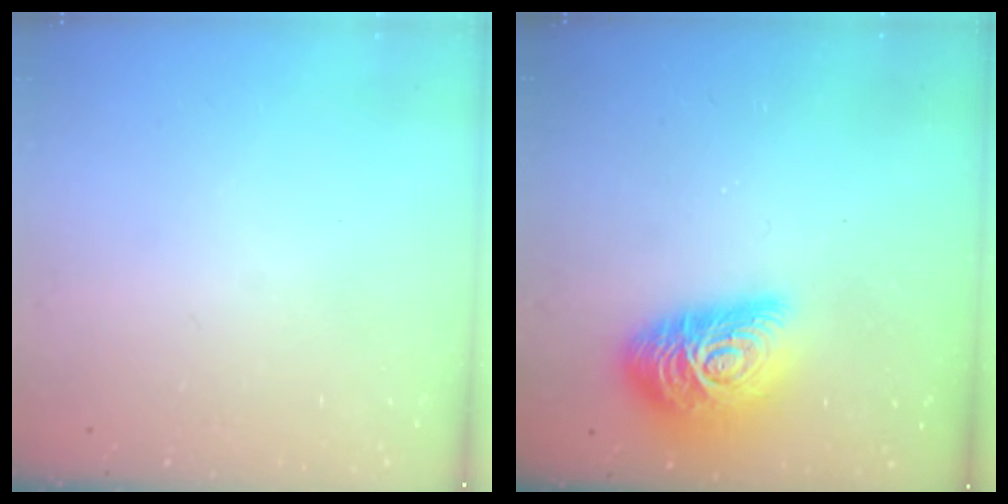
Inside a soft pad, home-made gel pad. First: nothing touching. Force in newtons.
{"total": 17.0, "press": 17.0, "slide": 0.7}